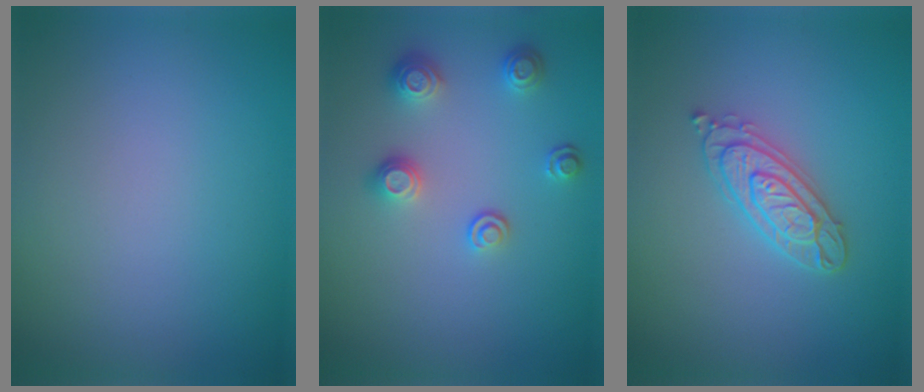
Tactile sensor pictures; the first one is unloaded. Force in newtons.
{"total": 2.5, "press": 2.3, "slide": 0.9}
{"total": 3.0, "press": 2.9, "slide": 0.6}